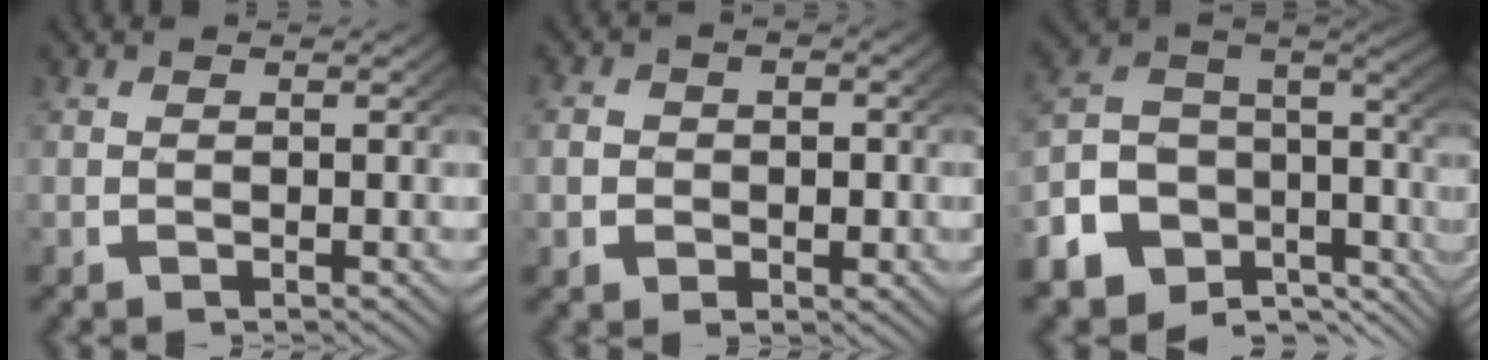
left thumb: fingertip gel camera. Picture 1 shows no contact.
{"total": 3.4, "force": [-0.4, 2.8, 1.8], "torque": [-0.035, -0.004, -0.008]}
{"total": 13.5, "force": [-2.5, 9.1, 9.7], "torque": [-0.205, -0.025, -0.034]}